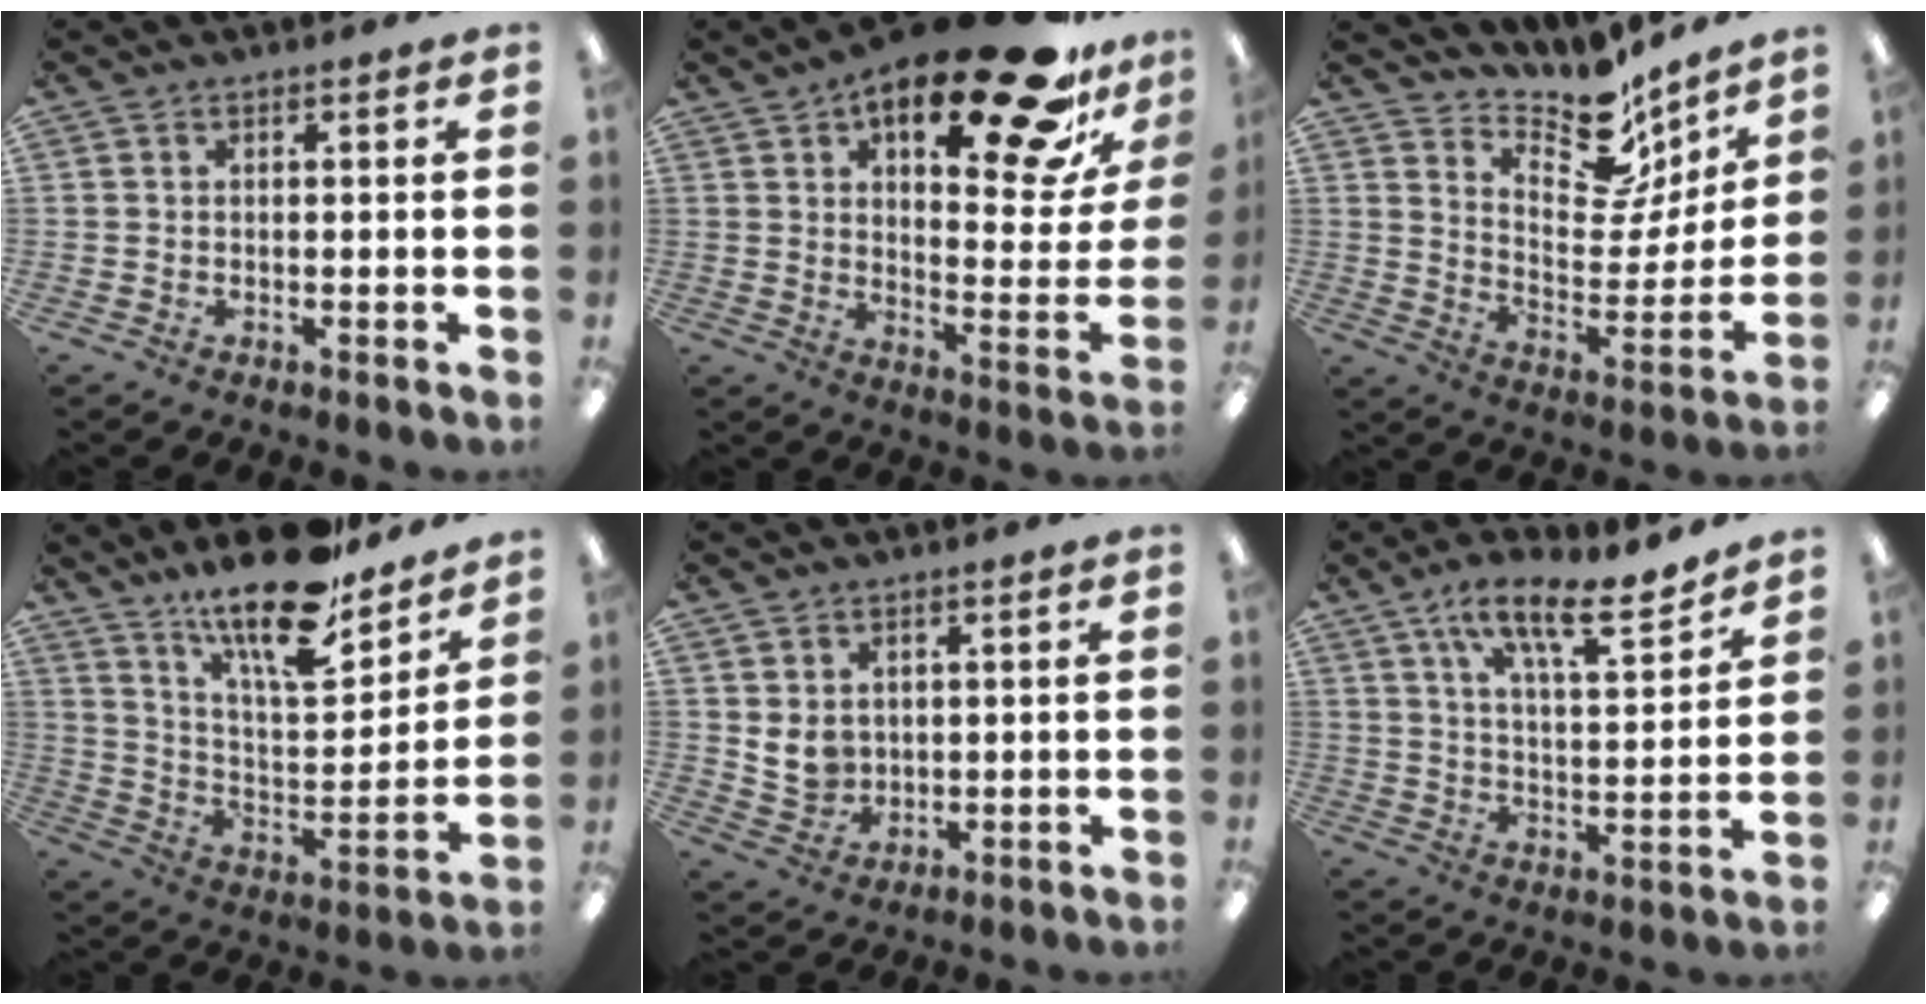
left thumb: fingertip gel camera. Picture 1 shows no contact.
{"total": 26.5, "force": [17.8, 9.1, 17.3], "torque": [-0.229, -0.109, 0.279]}
{"total": 13.9, "force": [12.1, 5.0, 4.7], "torque": [-0.073, -0.113, 0.209]}
{"total": 19.2, "force": [15.2, 5.5, 10.4], "torque": [-0.179, -0.105, 0.258]}
{"total": 5.6, "force": [2.4, 4.5, 2.3], "torque": [-0.044, -0.008, 0.046]}
{"total": 13.0, "force": [9.5, 3.8, 8.0], "torque": [-0.122, -0.052, 0.161]}